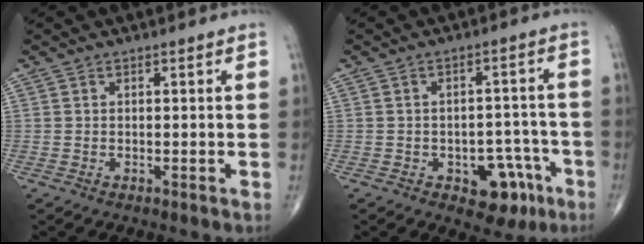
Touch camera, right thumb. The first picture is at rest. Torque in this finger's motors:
{"motor_torque": [1.00, 0.63, 0.24, -0.85, -0.02]}